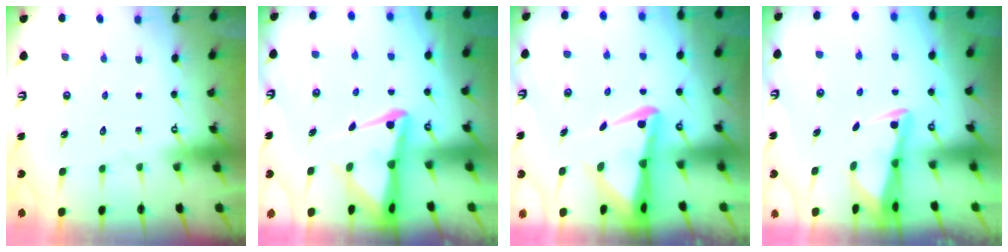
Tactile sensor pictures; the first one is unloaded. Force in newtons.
{"total": 6.6, "press": 6.6, "slide": 0.7}
{"total": 5.7, "press": 5.7, "slide": 0.8}
{"total": 2.7, "press": 2.7, "slide": 0.5}